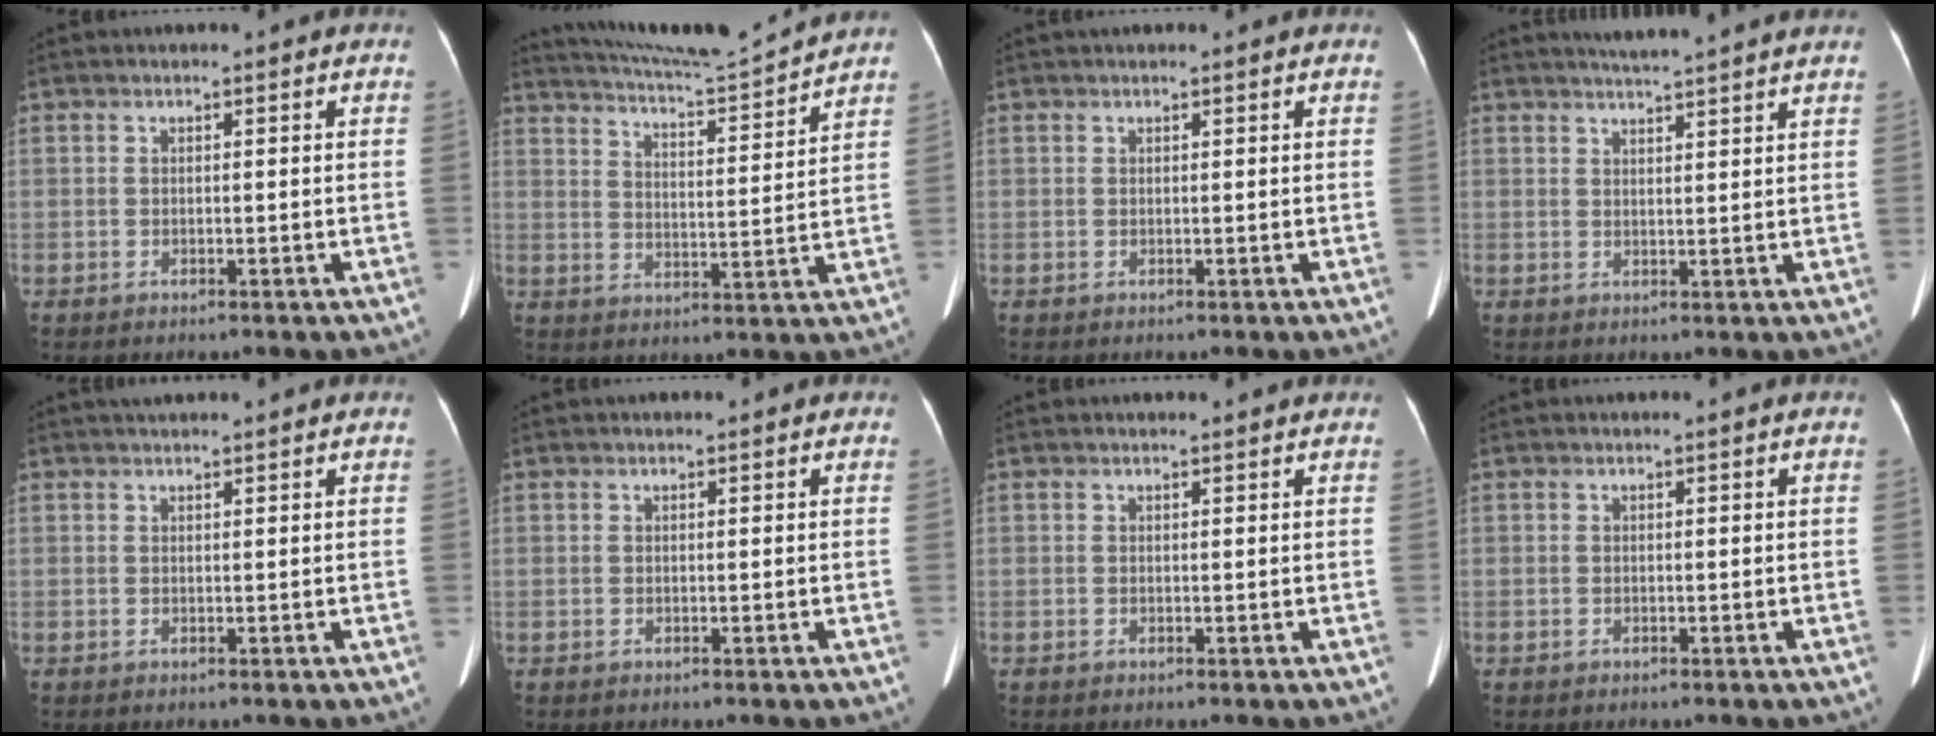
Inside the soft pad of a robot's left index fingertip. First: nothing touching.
{"total": 12.6, "force": [12.1, -2.1, 2.8], "torque": [-0.059, -0.025, 0.183]}
{"total": 2.1, "force": [1.8, 0.3, 1.0], "torque": [-0.009, 0.028, 0.024]}
{"total": 7.6, "force": [6.9, -0.7, 3.0], "torque": [-0.050, 0.017, 0.086]}
{"total": 3.9, "force": [3.5, 0.3, 1.7], "torque": [-0.020, 0.032, 0.048]}
{"total": 0.6, "force": [0.5, 0.2, 0.2], "torque": [-0.008, 0.006, 0.008]}
{"total": 2.4, "force": [2.3, 0.4, 0.7], "torque": [-0.011, 0.013, 0.023]}
{"total": 0.0}